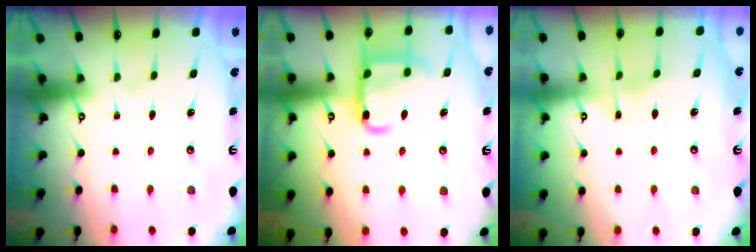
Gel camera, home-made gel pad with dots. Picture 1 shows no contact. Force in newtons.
{"total": 14.4, "press": 14.3, "slide": 1.3}
{"total": 2.9, "press": 2.9, "slide": 0.1}